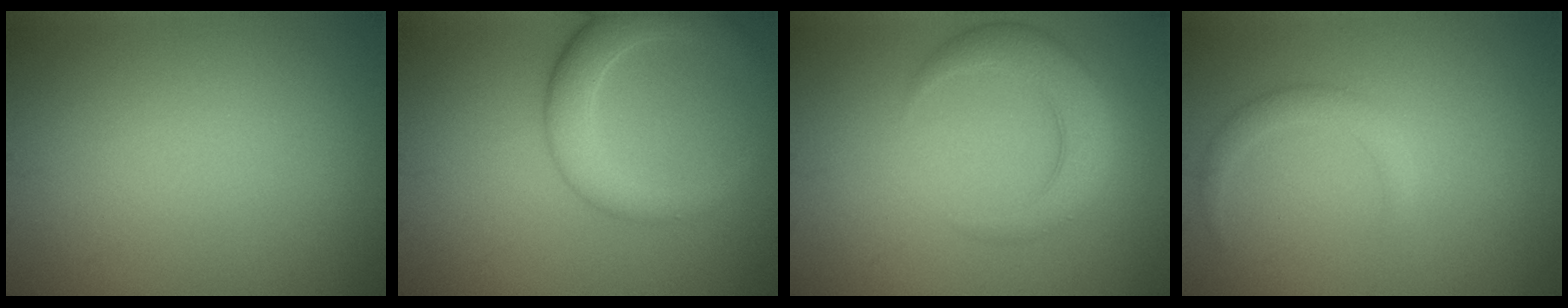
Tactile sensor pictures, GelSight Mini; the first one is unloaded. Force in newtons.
{"total": 4.7, "press": 4.7, "slide": 0.3}
{"total": 4.1, "press": 4.1, "slide": 0.3}
{"total": 1.7, "press": 1.7, "slide": 0.1}